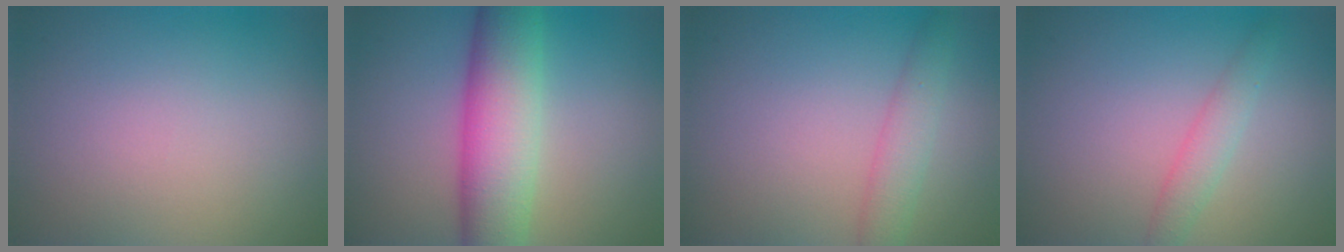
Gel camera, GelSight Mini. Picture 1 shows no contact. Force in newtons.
{"total": 8.9, "press": 8.9, "slide": 0.4}
{"total": 2.8, "press": 2.8, "slide": 0.1}
{"total": 2.1, "press": 2.1, "slide": 0.1}